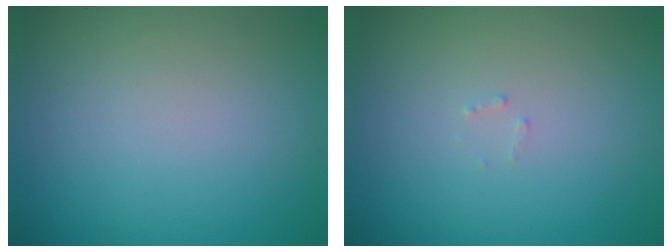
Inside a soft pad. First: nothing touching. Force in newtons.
{"total": 0.6, "press": 0.6, "slide": 0.1}